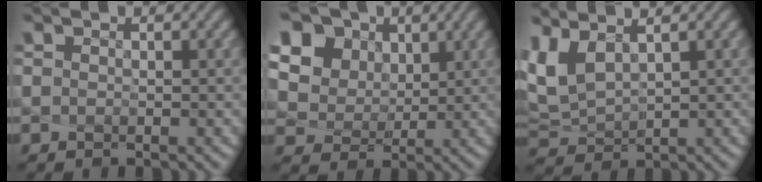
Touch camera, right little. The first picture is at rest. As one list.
[{"total": 13.2, "force": [6.3, 10.1, 5.8], "torque": [-0.161, 0.018, 0.136]}, {"total": 3.0, "force": [1.7, 1.0, 2.2], "torque": [-0.060, -0.001, 0.052]}]